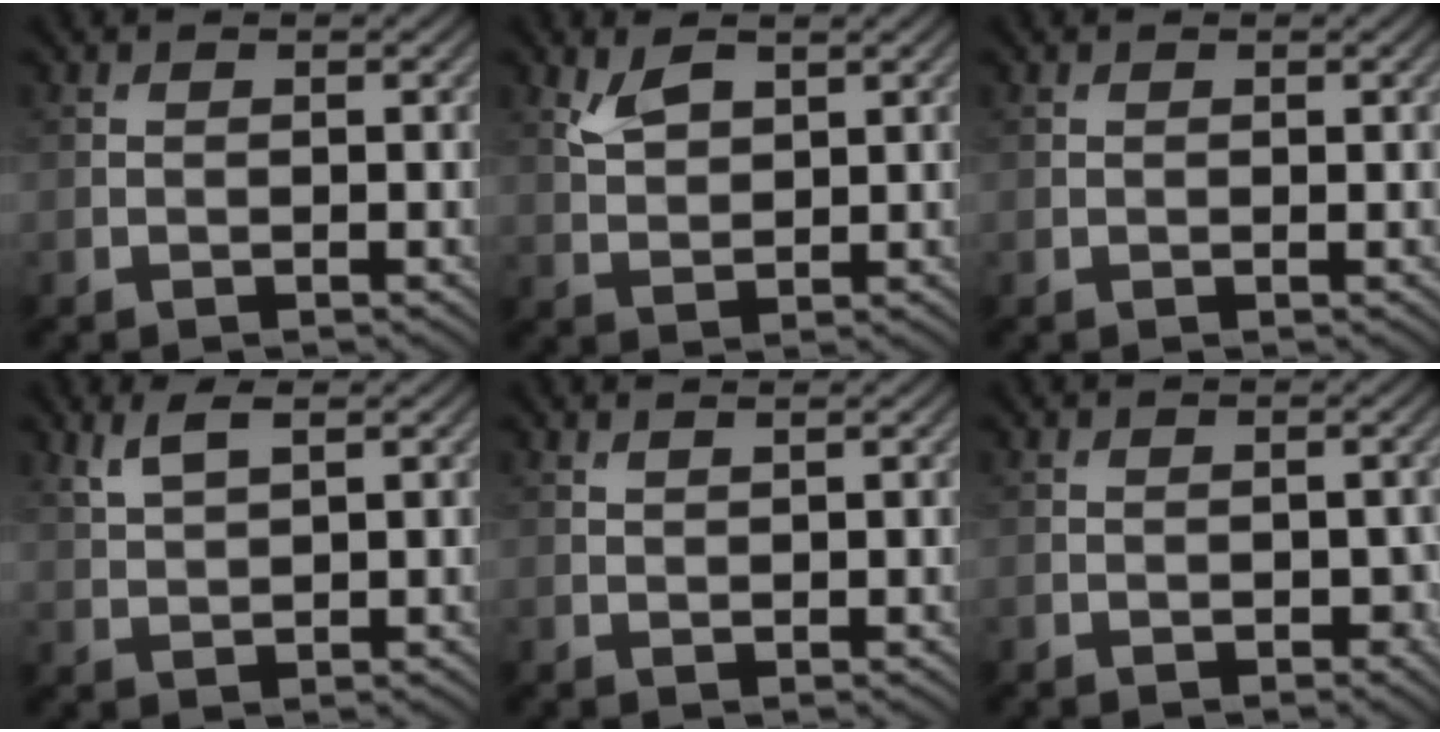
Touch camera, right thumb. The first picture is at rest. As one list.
[{"total": 3.5, "force": [2.1, 1.5, 2.4], "torque": [-0.060, -0.001, 0.047]}, {"total": 0.0}, {"total": 3.5, "force": [2.3, 0.9, 2.5], "torque": [-0.063, 0.003, 0.054]}, {"total": 0.9, "force": [0.8, 0.0, 0.4], "torque": [-0.009, 0.003, 0.014]}, {"total": 0.8, "force": [-0.3, 0.6, 0.5], "torque": [-0.007, -0.006, -0.003]}]